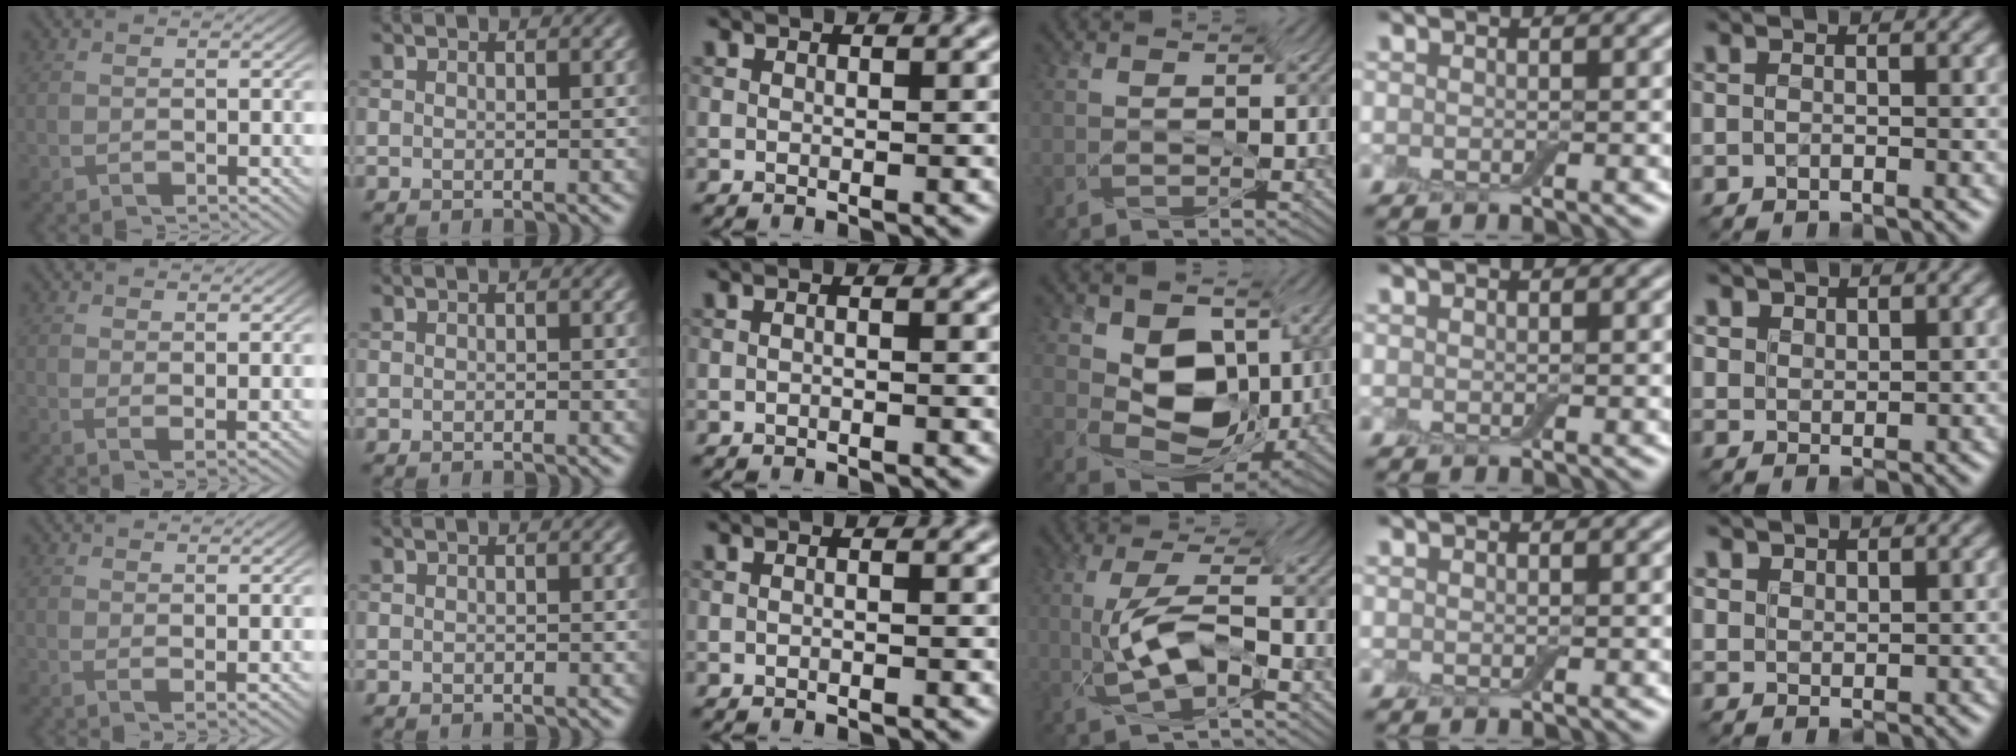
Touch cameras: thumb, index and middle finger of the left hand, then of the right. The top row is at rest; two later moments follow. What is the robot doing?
{"motion": "screw", "object": "jar lid"}